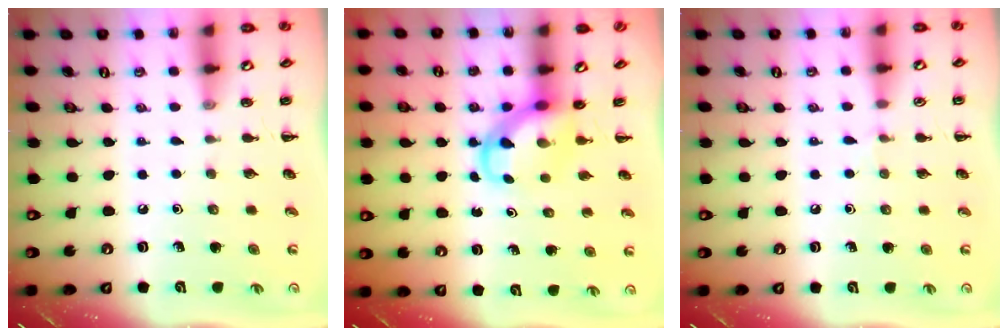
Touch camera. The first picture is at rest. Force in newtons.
{"total": 4.1, "press": 4.0, "slide": 0.8}
{"total": 3.0, "press": 2.8, "slide": 1.2}